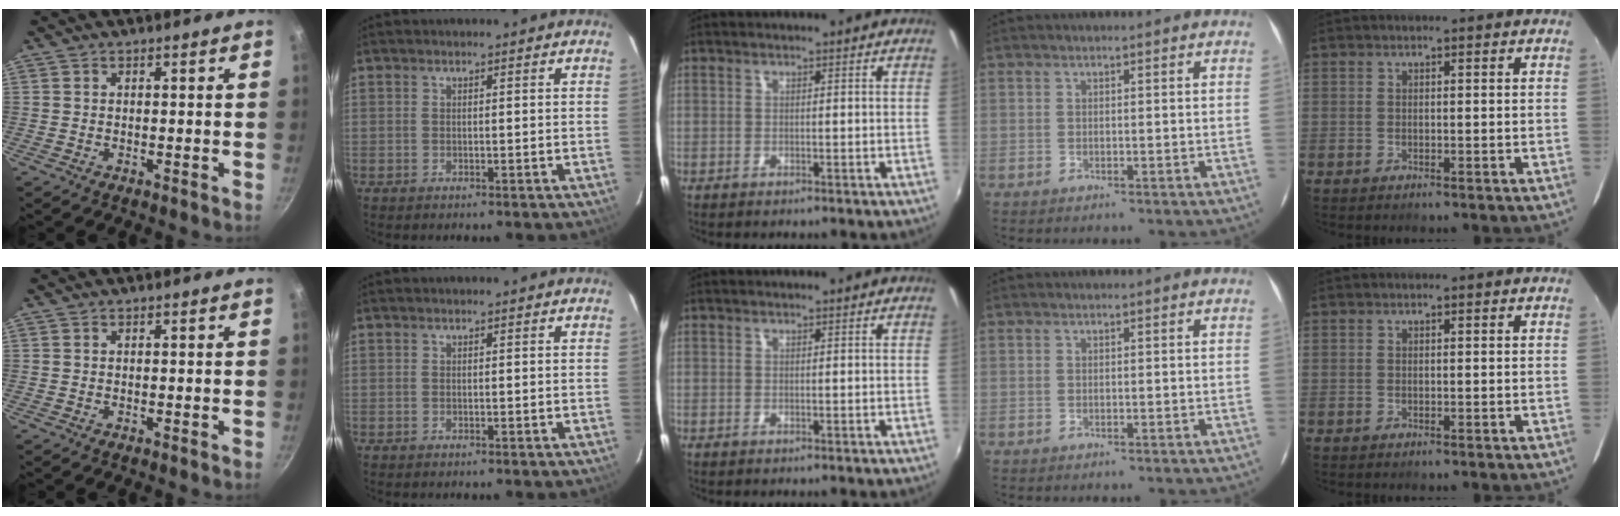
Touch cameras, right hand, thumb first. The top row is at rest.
{}